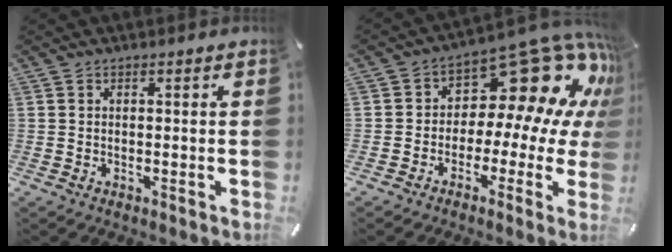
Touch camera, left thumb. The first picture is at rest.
{"total": 17.9, "force": [8.6, 10.2, 11.9], "torque": [-0.167, -0.071, 0.146]}